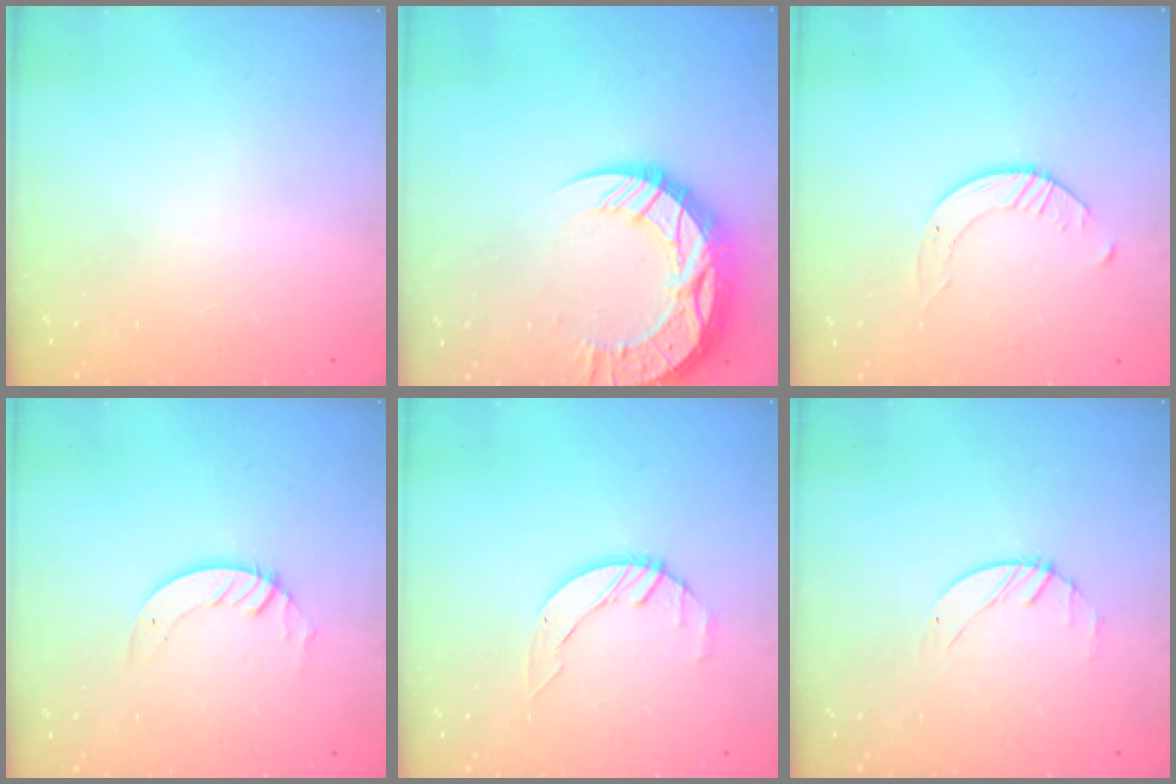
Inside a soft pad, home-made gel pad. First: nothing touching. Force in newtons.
{"total": 18.2, "press": 18.2, "slide": 1.4}
{"total": 2.7, "press": 2.7, "slide": 0.3}
{"total": 3.3, "press": 3.3, "slide": 0.2}
{"total": 2.7, "press": 2.7, "slide": 0.3}
{"total": 1.2, "press": 1.2, "slide": 0.2}